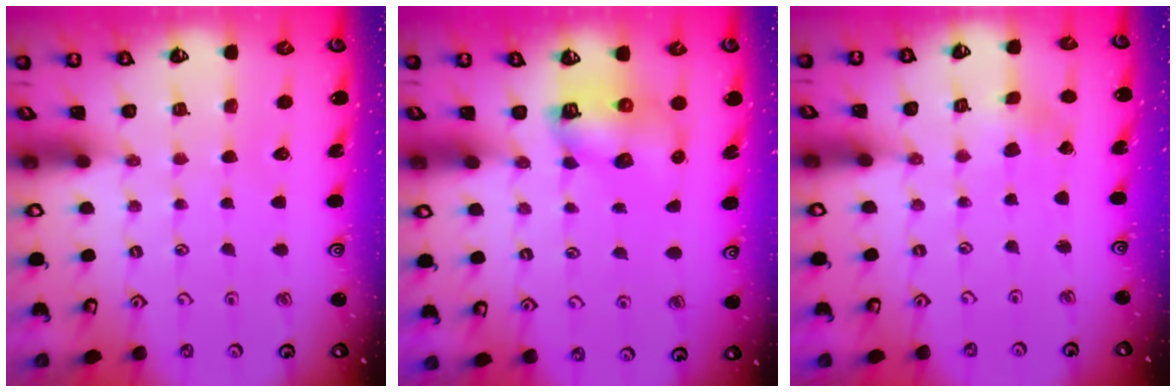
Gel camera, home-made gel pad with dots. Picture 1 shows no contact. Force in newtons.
{"total": 9.3, "press": 9.2, "slide": 0.9}
{"total": 0.7, "press": 0.7, "slide": 0.1}